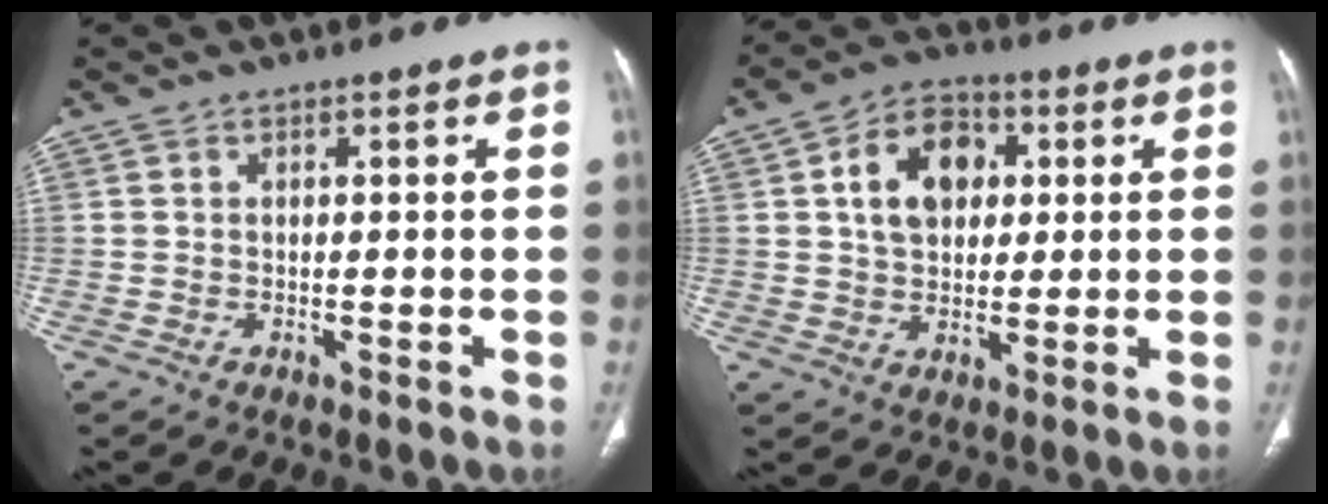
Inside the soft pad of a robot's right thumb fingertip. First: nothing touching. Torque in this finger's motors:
{"motor_torque": [1.10, 1.11, 0.37, -0.34, 0.07]}